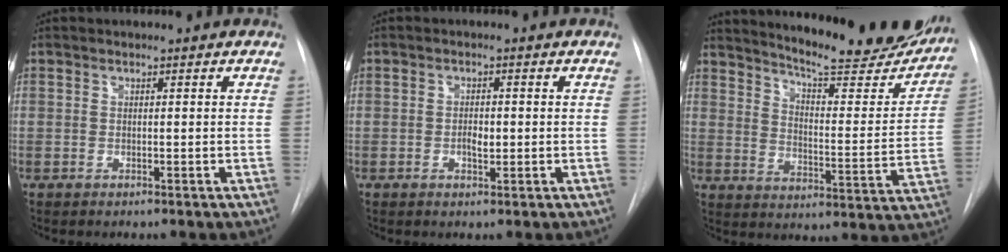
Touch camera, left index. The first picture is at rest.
{"total": 2.1, "force": [-1.2, 0.8, 1.5], "torque": [-0.027, -0.005, -0.017]}
{"total": 22.5, "force": [20.1, 3.4, 9.4], "torque": [-0.132, -0.072, 0.252]}